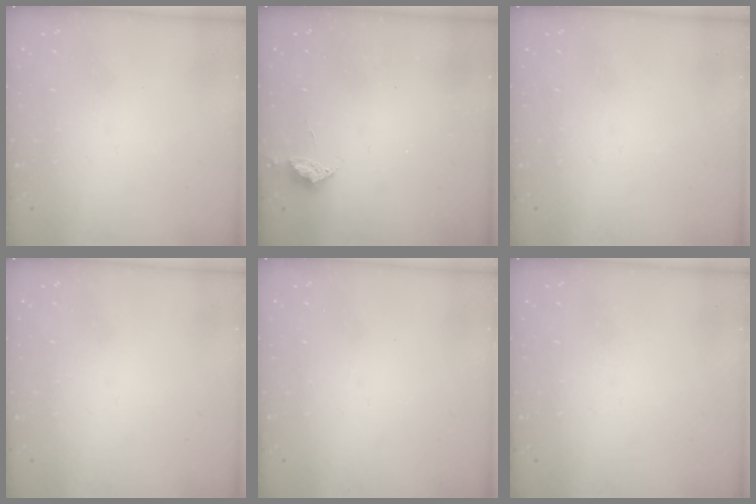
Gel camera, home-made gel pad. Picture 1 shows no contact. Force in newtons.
{"total": 3.8, "press": 3.7, "slide": 0.6}
{"total": 0.0}
{"total": 0.0}
{"total": 0.0}
{"total": 0.0}